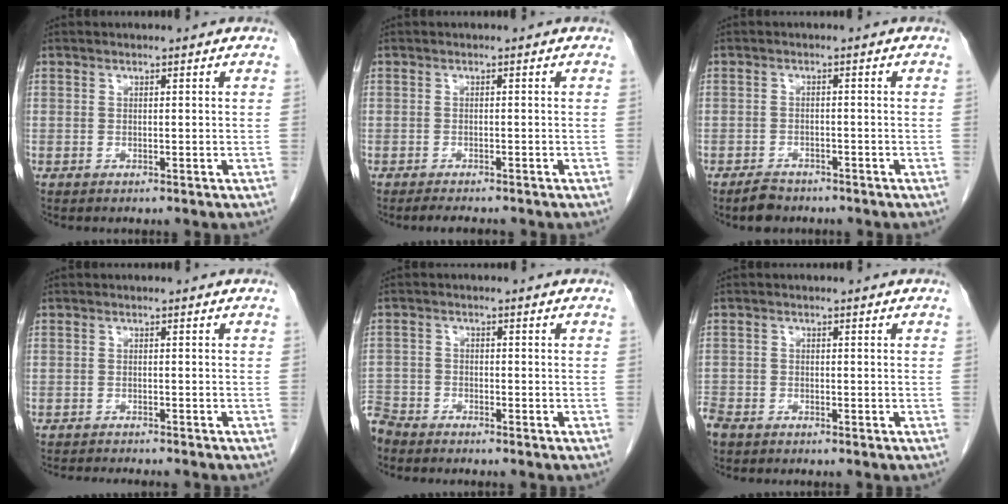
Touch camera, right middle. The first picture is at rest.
{"total": 3.1, "force": [-2.7, 0.6, 1.4], "torque": [-0.022, -0.007, -0.038]}
{"total": 3.9, "force": [-2.8, 2.4, 1.5], "torque": [-0.030, 0.000, -0.038]}
{"total": 7.6, "force": [-7.0, 0.8, 2.9], "torque": [-0.033, -0.011, -0.097]}
{"total": 4.7, "force": [-4.5, 1.4, 0.3], "torque": [-0.004, -0.010, -0.092]}
{"total": 3.2, "force": [-2.6, 1.5, 1.0], "torque": [-0.029, -0.003, -0.053]}